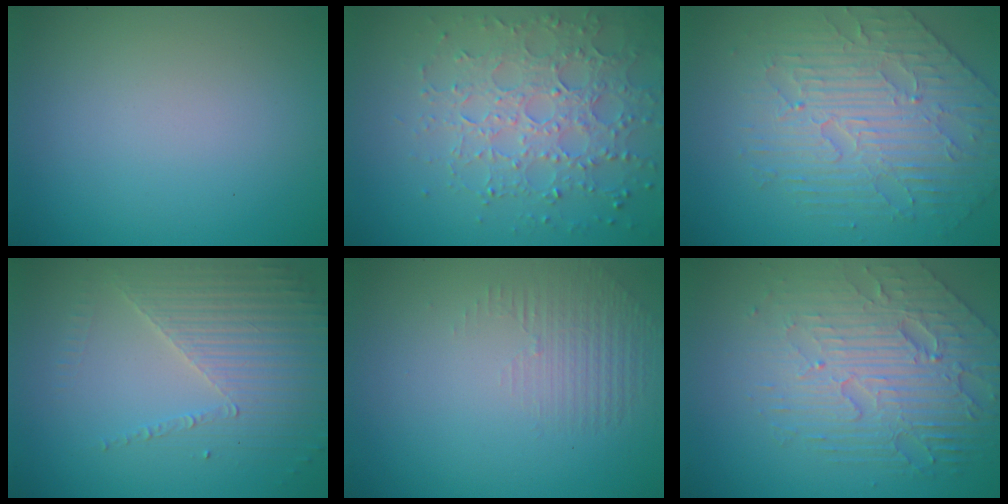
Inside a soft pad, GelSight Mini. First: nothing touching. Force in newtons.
{"total": 5.5, "press": 4.7, "slide": 2.8}
{"total": 4.4, "press": 4.3, "slide": 0.8}
{"total": 3.6, "press": 3.3, "slide": 1.4}
{"total": 1.4, "press": 0.3, "slide": 1.4}
{"total": 6.8, "press": 4.9, "slide": 4.8}